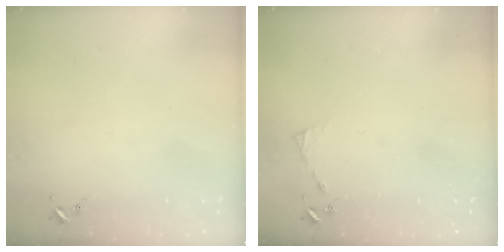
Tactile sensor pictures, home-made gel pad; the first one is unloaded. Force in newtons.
{"total": 4.0, "press": 4.0, "slide": 0.4}